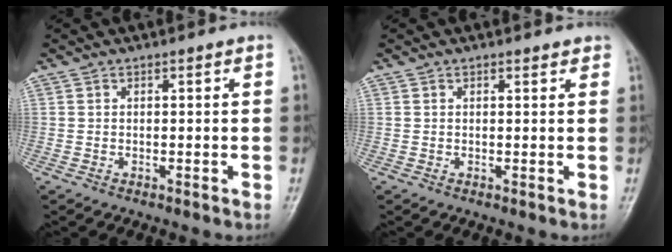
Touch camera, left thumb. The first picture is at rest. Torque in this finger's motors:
{"motor_torque": [-0.05, -0.03, -0.03, -0.01, 0.00]}